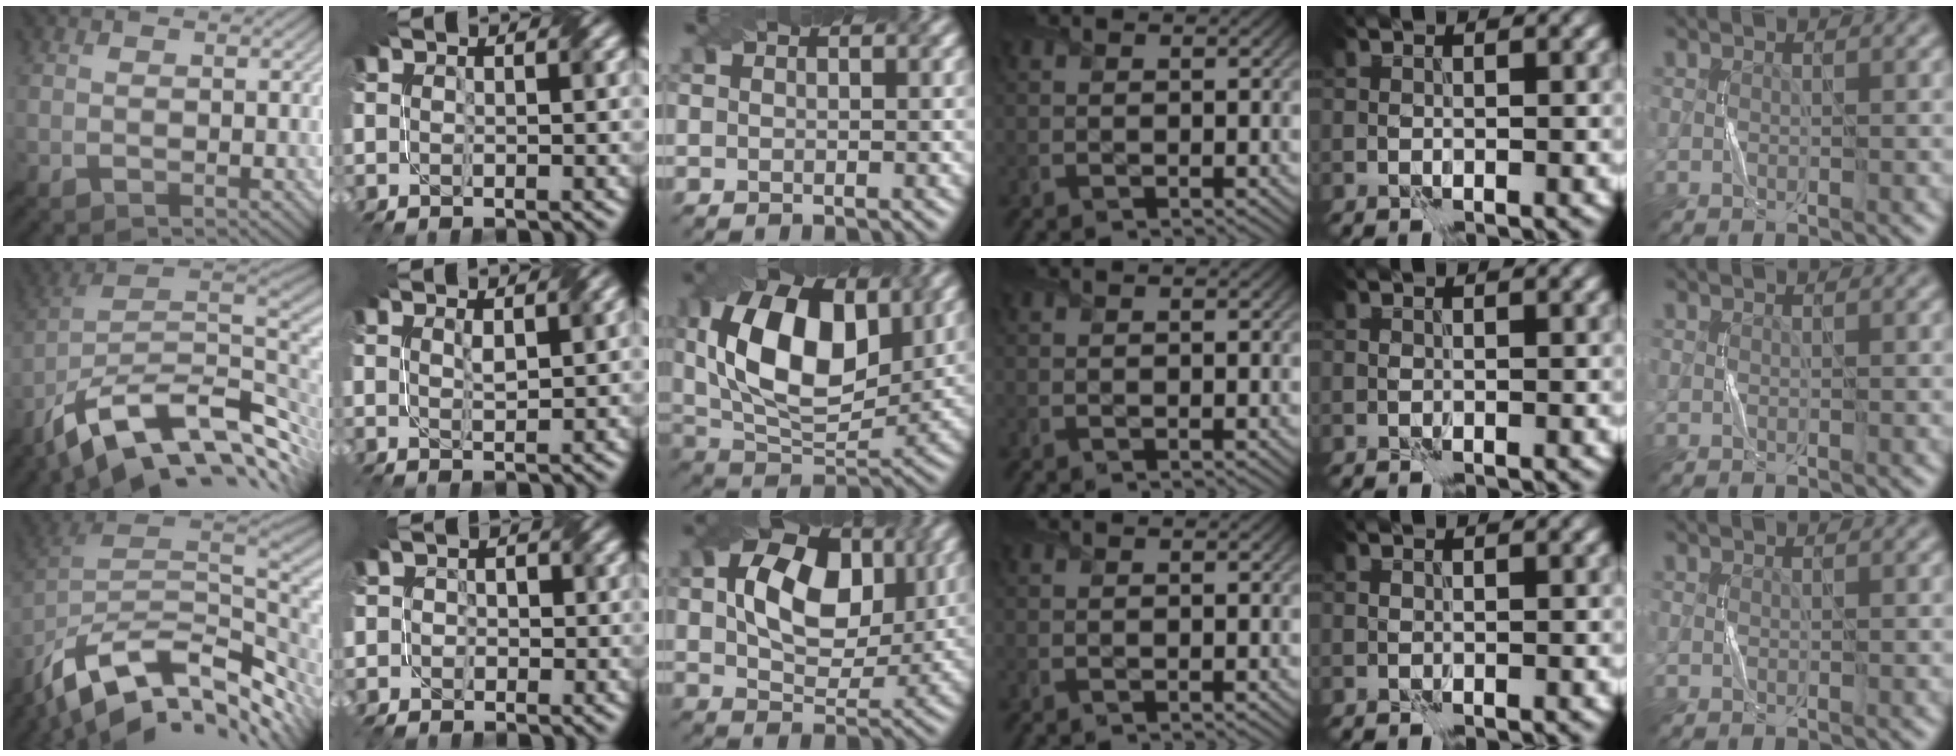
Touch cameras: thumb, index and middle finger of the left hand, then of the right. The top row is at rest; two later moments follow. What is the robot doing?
{"motion": "twist", "object": "screw"}